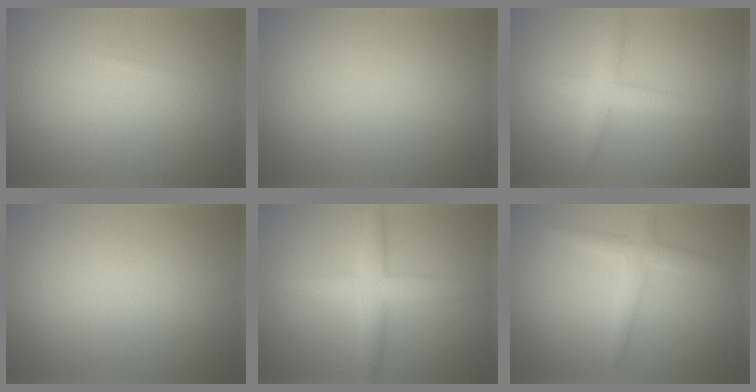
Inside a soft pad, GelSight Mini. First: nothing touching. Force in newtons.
{"total": 0.0}
{"total": 2.8, "press": 2.7, "slide": 0.2}
{"total": 0.0}
{"total": 4.1, "press": 4.1, "slide": 0.1}
{"total": 2.6, "press": 2.5, "slide": 0.1}